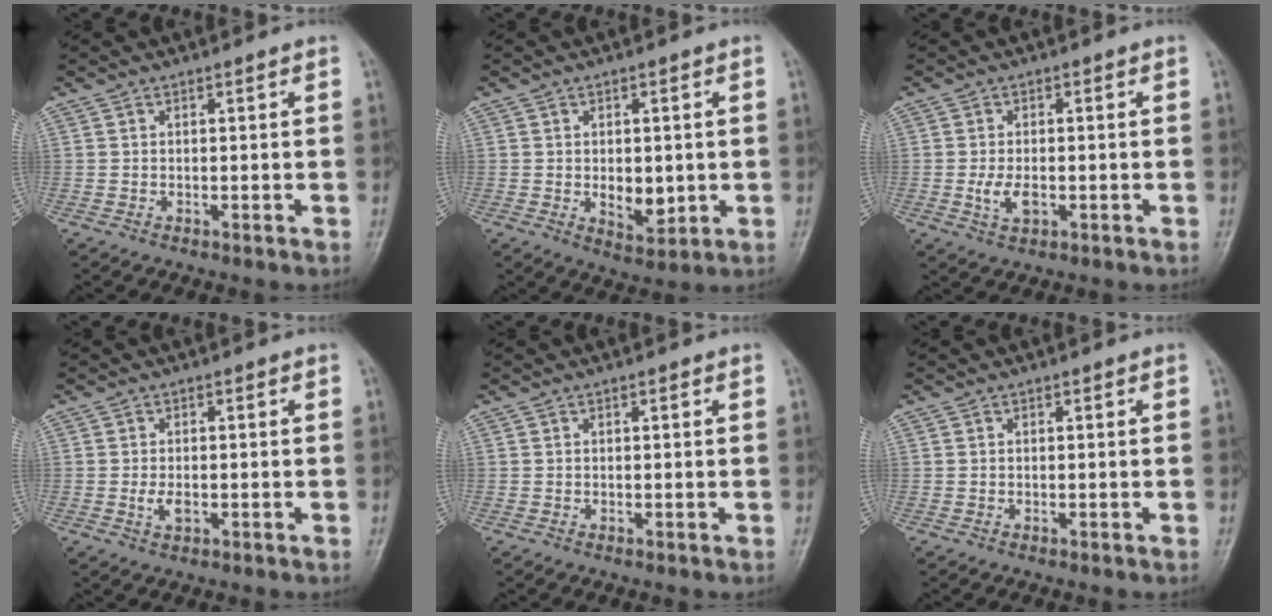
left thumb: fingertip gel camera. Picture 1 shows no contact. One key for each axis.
{"total": 6.3, "fx": -0.4, "fy": 3.9, "fz": 5.0, "tx": -0.056, "ty": -0.012, "tz": 0.004}
{"total": 4.0, "fx": -0.9, "fy": 2.3, "fz": 3.2, "tx": -0.062, "ty": -0.003, "tz": -0.015}
{"total": 2.6, "fx": -0.6, "fy": 1.5, "fz": 2.1, "tx": -0.038, "ty": -0.002, "tz": -0.012}
{"total": 0.5, "fx": 0.2, "fy": 0.2, "fz": 0.4, "tx": -0.006, "ty": 0.001, "tz": 0.002}
{"total": 0.0}